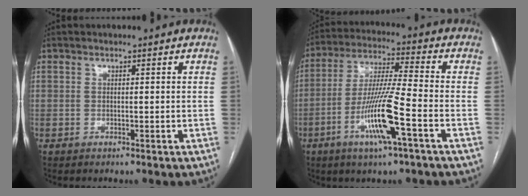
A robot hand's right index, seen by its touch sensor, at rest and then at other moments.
{"total": 12.6, "force": [-5.0, 0.1, 11.6], "torque": [-0.229, -0.010, -0.095]}